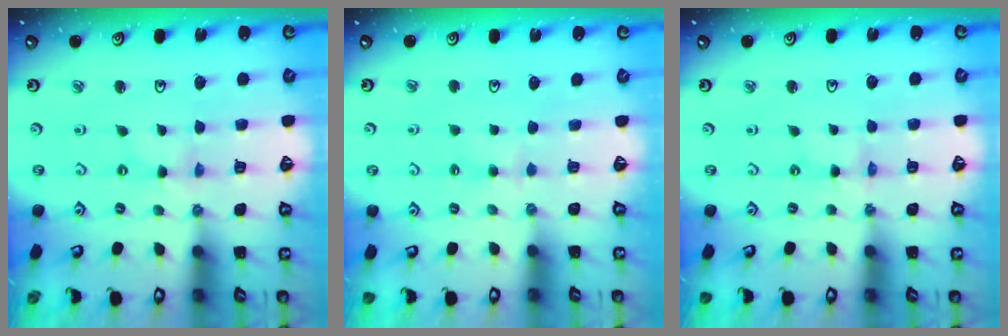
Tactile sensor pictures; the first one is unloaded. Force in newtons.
{"total": 1.8, "press": 1.8, "slide": 0.4}
{"total": 0.0}